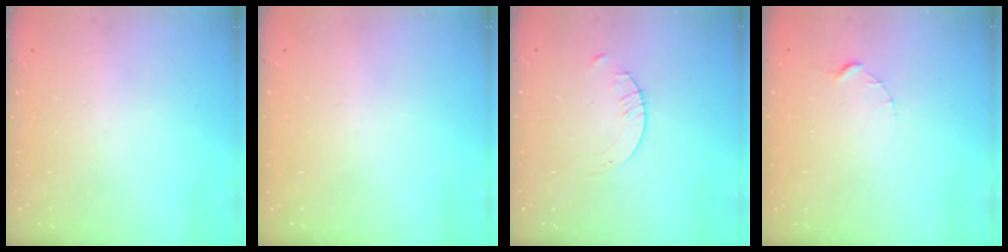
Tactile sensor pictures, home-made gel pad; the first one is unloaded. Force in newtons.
{"total": 0.0}
{"total": 1.6, "press": 1.6, "slide": 0.2}
{"total": 1.5, "press": 1.5, "slide": 0.2}